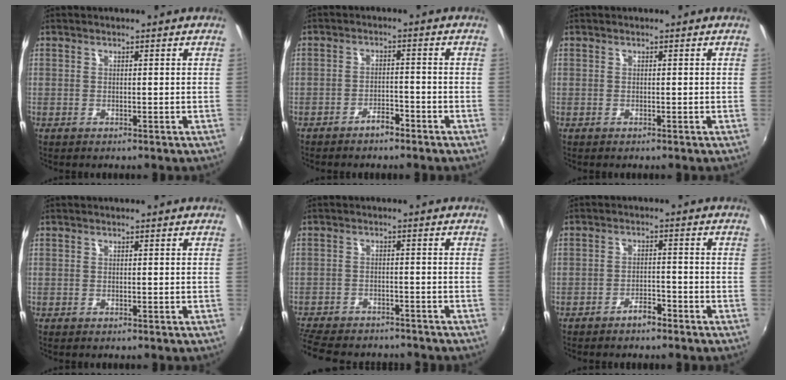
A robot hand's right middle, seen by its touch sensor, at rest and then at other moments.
{"total": 3.0, "force": [-2.5, 0.9, 1.3], "torque": [-0.035, 0.003, -0.039]}
{"total": 0.0}
{"total": 0.0}
{"total": 14.5, "force": [-12.4, 5.1, 5.6], "torque": [-0.145, -0.017, -0.188]}
{"total": 3.0, "force": [-2.6, 0.9, 1.3], "torque": [-0.035, 0.003, -0.040]}